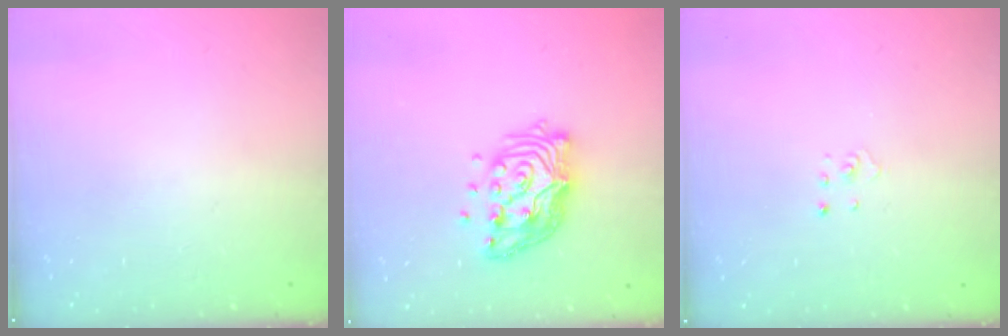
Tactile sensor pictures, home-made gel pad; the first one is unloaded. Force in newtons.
{"total": 13.5, "press": 13.5, "slide": 1.2}
{"total": 1.1, "press": 1.1, "slide": 0.1}